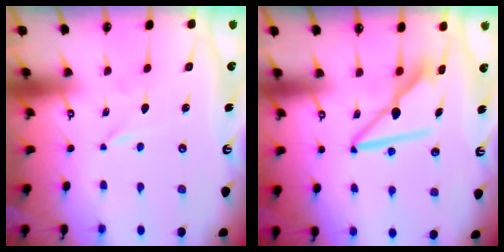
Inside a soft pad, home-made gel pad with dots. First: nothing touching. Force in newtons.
{"total": 9.9, "press": 9.9, "slide": 0.7}